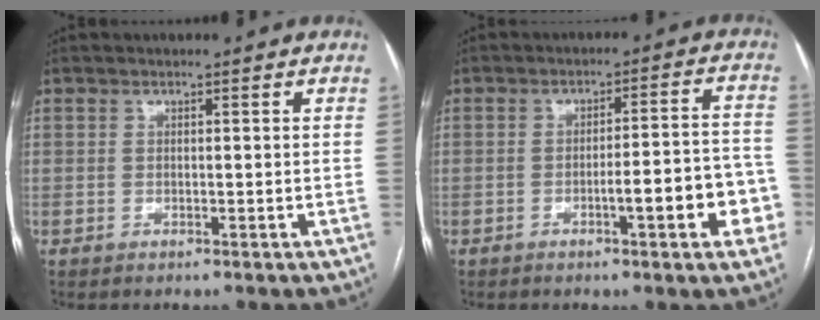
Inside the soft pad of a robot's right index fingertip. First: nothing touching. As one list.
[{"total": 9.0, "force": [-3.4, 1.5, 8.1], "torque": [-0.092, 0.026, -0.039]}]